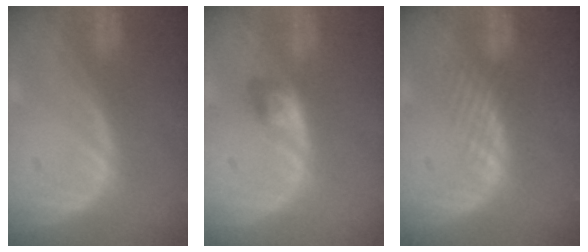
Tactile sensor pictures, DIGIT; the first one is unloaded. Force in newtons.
{"total": 3.0, "press": 2.5, "slide": 1.5}
{"total": 1.8, "press": 1.8, "slide": 0.2}